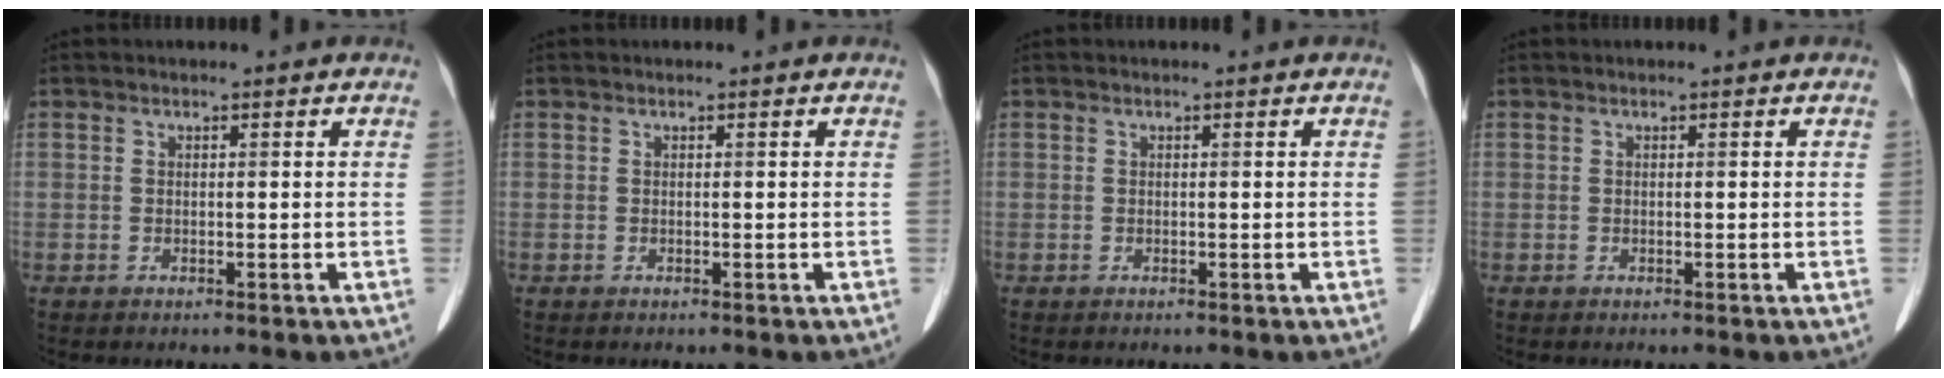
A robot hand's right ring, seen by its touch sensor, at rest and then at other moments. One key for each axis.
{"total": 0.0}
{"total": 0.0}
{"total": 0.0}